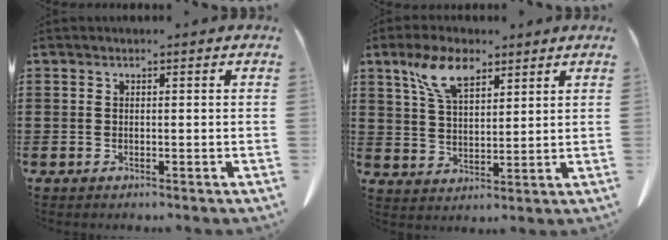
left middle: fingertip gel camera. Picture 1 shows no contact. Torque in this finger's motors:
{"motor_torque": [1.29, 0.85, 0.36, 0.16]}